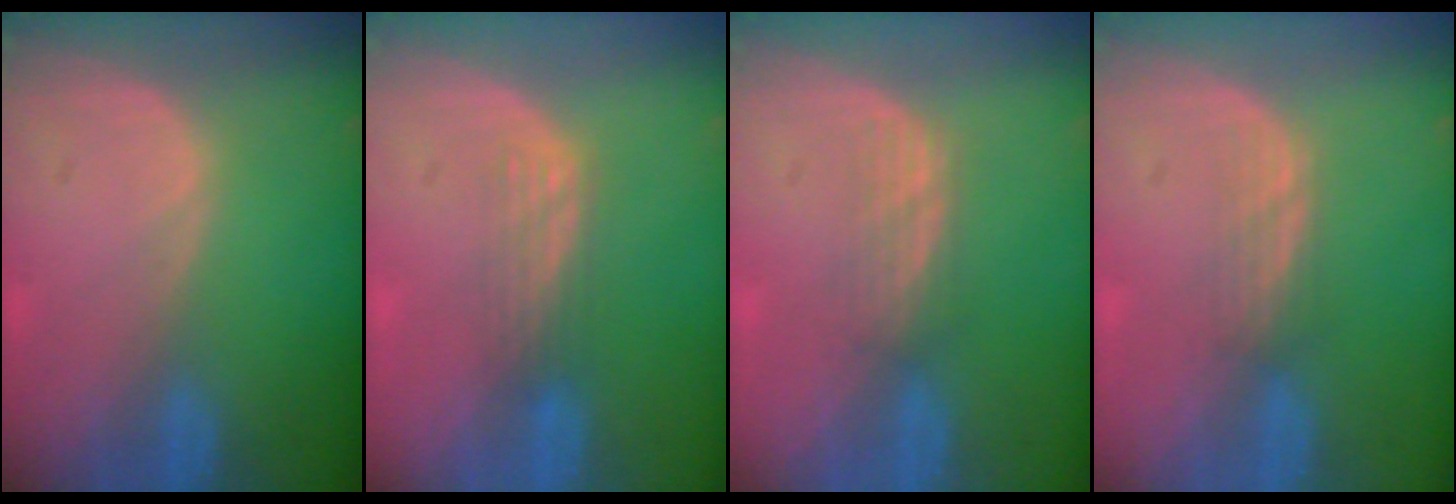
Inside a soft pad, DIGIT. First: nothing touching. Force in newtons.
{"total": 2.9, "press": 2.6, "slide": 1.4}
{"total": 2.8, "press": 2.6, "slide": 1.0}
{"total": 2.2, "press": 2.1, "slide": 0.2}